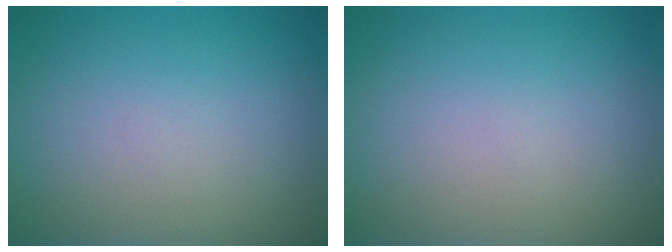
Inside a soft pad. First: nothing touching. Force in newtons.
{"total": 0.0}